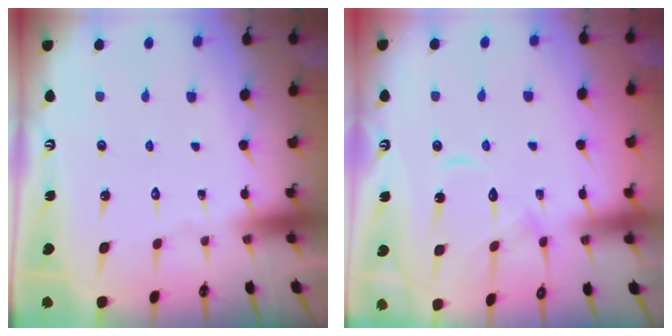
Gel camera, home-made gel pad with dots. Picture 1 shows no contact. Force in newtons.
{"total": 10.3, "press": 10.3, "slide": 0.7}